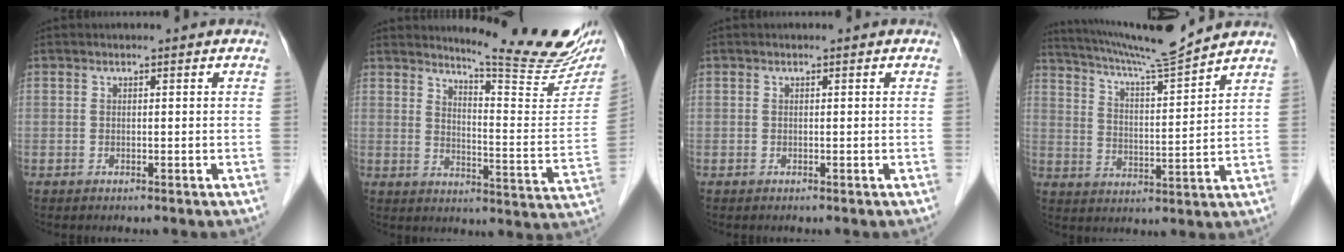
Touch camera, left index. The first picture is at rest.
{"total": 17.7, "force": [15.8, 0.8, 8.0], "torque": [-0.110, -0.091, 0.192]}
{"total": 0.0}
{"total": 12.1, "force": [11.2, -2.1, 4.0], "torque": [-0.079, -0.016, 0.190]}